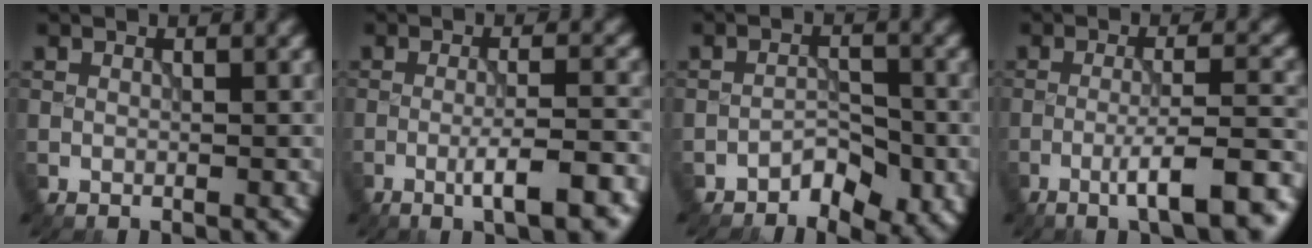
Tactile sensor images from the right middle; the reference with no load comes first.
{"total": 5.7, "force": [-2.5, 0.8, 5.0], "torque": [-0.074, 0.007, -0.042]}
{"total": 2.5, "force": [-1.7, 1.2, 1.3], "torque": [-0.015, 0.009, -0.027]}
{"total": 7.6, "force": [-4.0, 1.1, 6.3], "torque": [-0.092, 0.010, -0.062]}